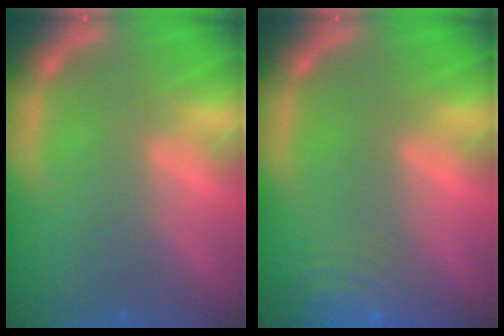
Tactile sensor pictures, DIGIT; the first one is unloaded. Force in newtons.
{"total": 6.5}